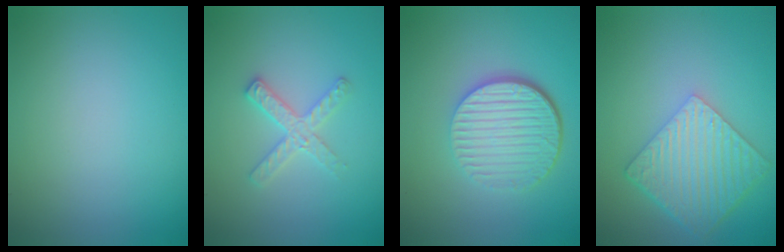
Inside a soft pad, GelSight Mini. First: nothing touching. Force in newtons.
{"total": 2.6, "press": 2.5, "slide": 0.4}
{"total": 6.4, "press": 4.4, "slide": 4.7}
{"total": 6.2, "press": 4.5, "slide": 4.3}